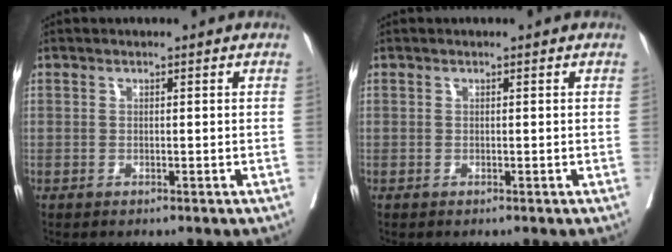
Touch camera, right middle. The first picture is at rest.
{"total": 0.0}